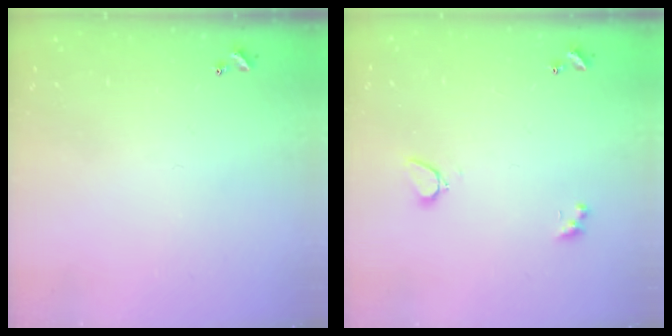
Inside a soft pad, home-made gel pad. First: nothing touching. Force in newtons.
{"total": 3.7, "press": 3.6, "slide": 0.7}